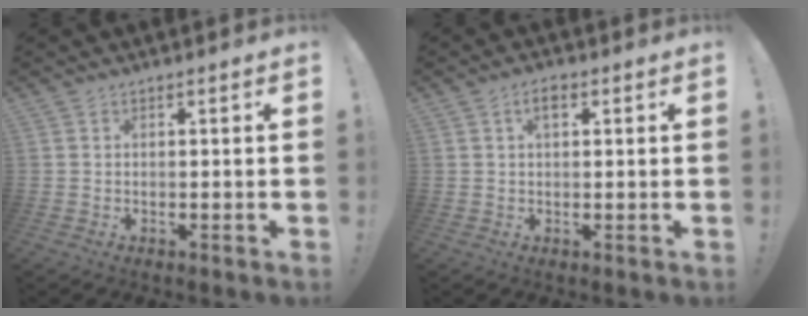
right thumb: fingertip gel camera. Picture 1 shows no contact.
{"total": 3.2, "force": [1.2, 1.6, 2.5], "torque": [-0.039, 0.002, 0.017]}